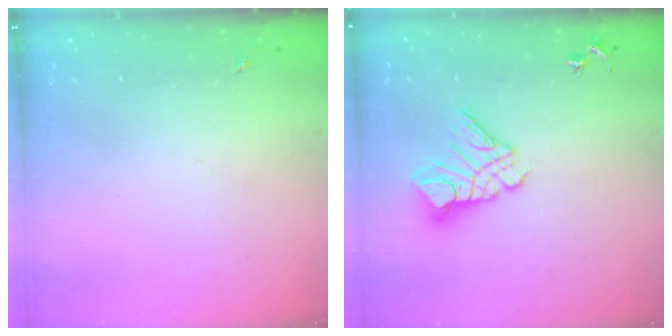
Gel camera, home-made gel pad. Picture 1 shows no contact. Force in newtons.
{"total": 11.7, "press": 11.7, "slide": 1.2}